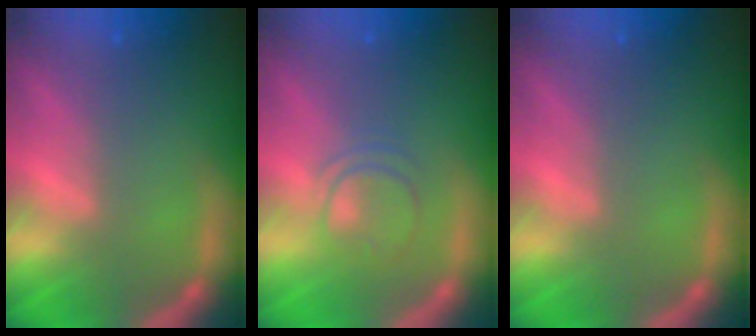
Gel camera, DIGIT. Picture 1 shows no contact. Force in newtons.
{"total": 3.0}
{"total": 0.0}